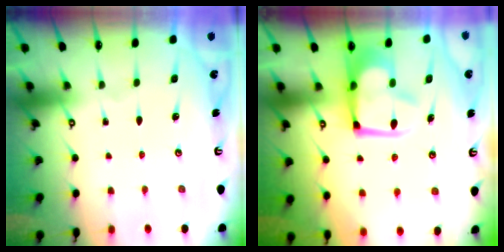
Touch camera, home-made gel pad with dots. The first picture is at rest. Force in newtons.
{"total": 5.8, "press": 5.7, "slide": 0.9}